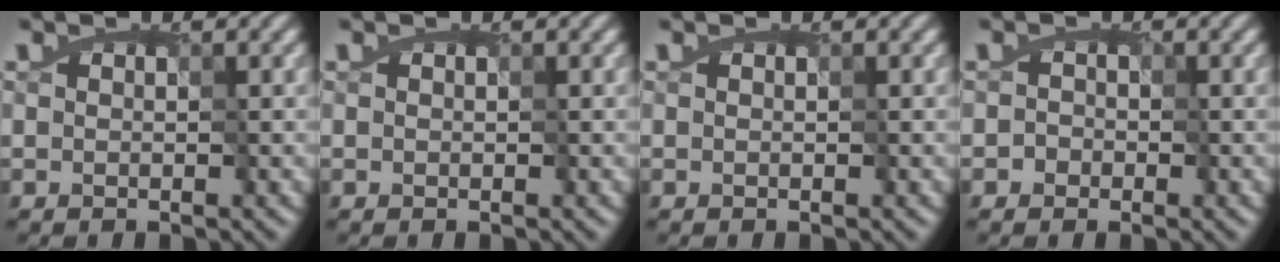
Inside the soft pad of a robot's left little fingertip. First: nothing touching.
{"total": 0.0}
{"total": 0.0}
{"total": 1.7, "force": [-0.9, 1.4, 0.2], "torque": [0.003, 0.005, -0.017]}